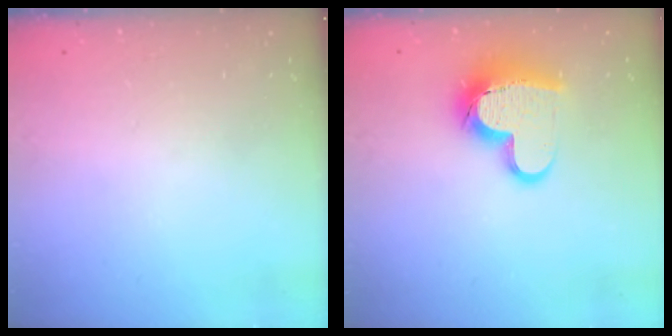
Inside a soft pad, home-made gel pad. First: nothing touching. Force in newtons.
{"total": 15.0, "press": 14.9, "slide": 1.2}